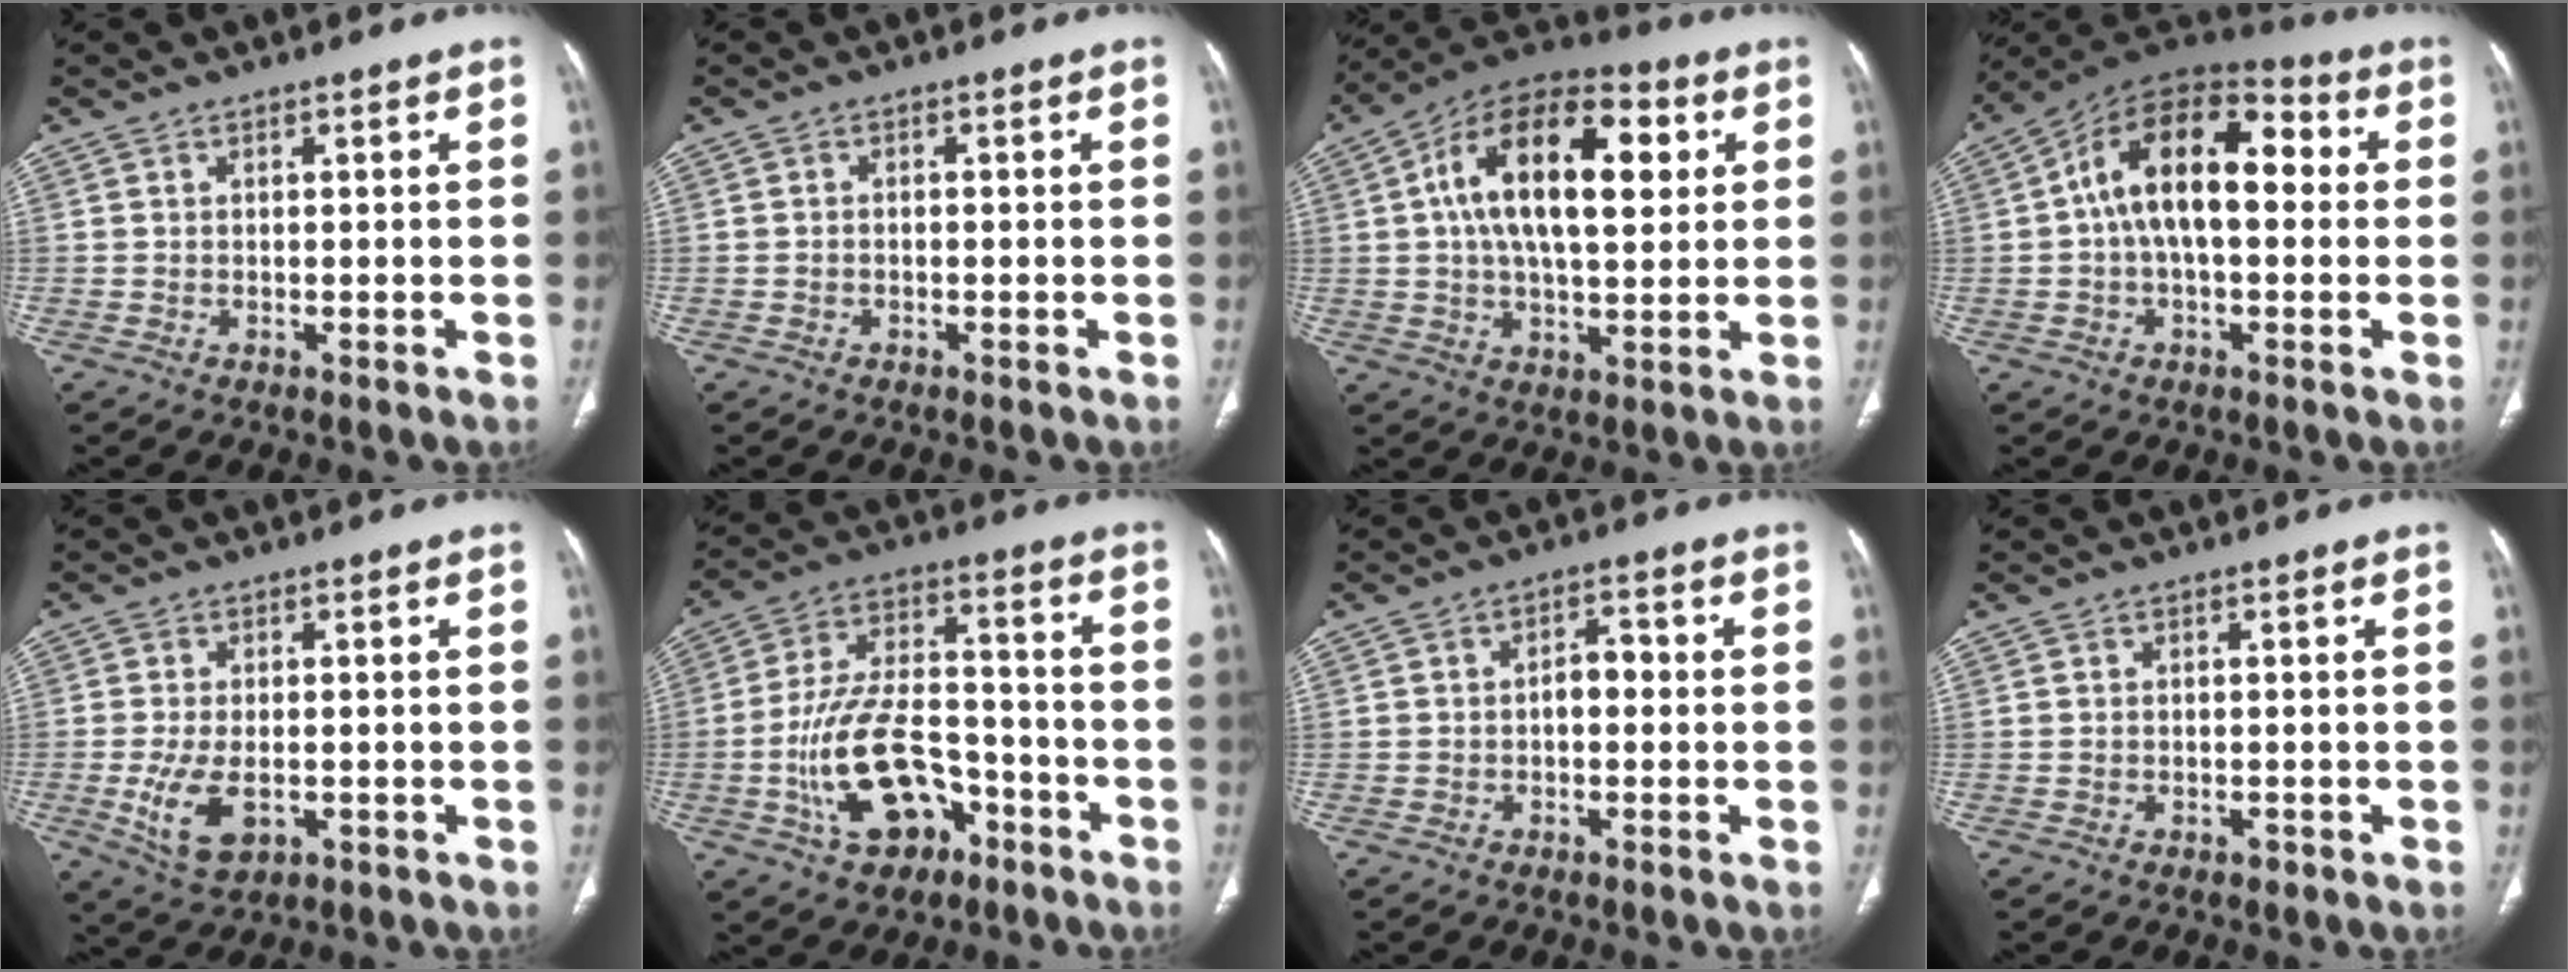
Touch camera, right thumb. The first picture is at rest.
{"total": 0.6, "force": [-0.3, 0.4, 0.4], "torque": [-0.006, 0.003, -0.007]}
{"total": 20.3, "force": [4.4, 10.2, 17.0], "torque": [-0.260, 0.017, 0.060]}
{"total": 16.9, "force": [1.7, 9.1, 14.1], "torque": [-0.219, 0.046, 0.019]}
{"total": 7.7, "force": [-2.0, 4.3, 6.1], "torque": [-0.121, -0.005, -0.025]}
{"total": 16.2, "force": [-6.5, 9.7, 11.3], "torque": [-0.190, 0.051, -0.107]}
{"total": 3.4, "force": [-0.5, 2.0, 2.7], "torque": [-0.030, 0.017, -0.014]}
{"total": 0.9, "force": [-0.6, 0.6, 0.4], "torque": [-0.007, 0.002, -0.009]}